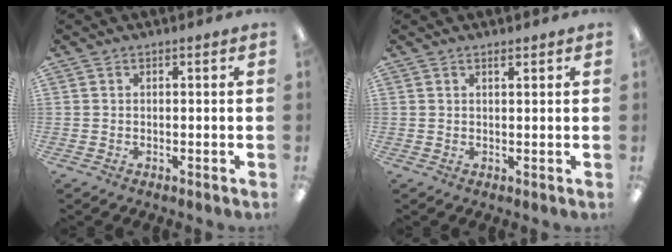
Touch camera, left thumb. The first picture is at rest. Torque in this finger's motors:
{"motor_torque": [-0.22, 0.13, -0.12, -0.02, 0.03]}